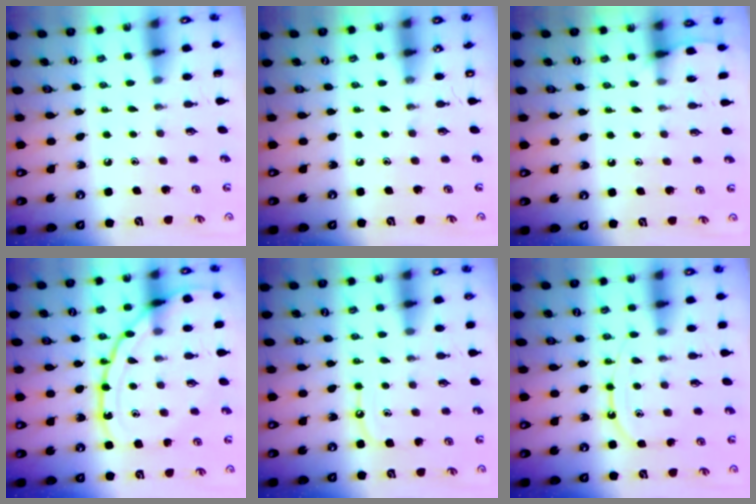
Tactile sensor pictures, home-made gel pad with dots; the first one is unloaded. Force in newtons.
{"total": 0.0}
{"total": 3.6, "press": 3.6, "slide": 0.5}
{"total": 15.7, "press": 15.7, "slide": 1.3}
{"total": 5.9, "press": 5.8, "slide": 0.6}
{"total": 9.6, "press": 9.5, "slide": 0.9}